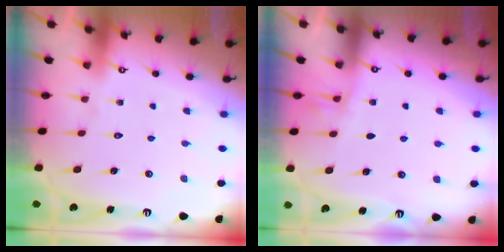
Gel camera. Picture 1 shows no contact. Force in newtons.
{"total": 2.9, "press": 2.9, "slide": 0.4}